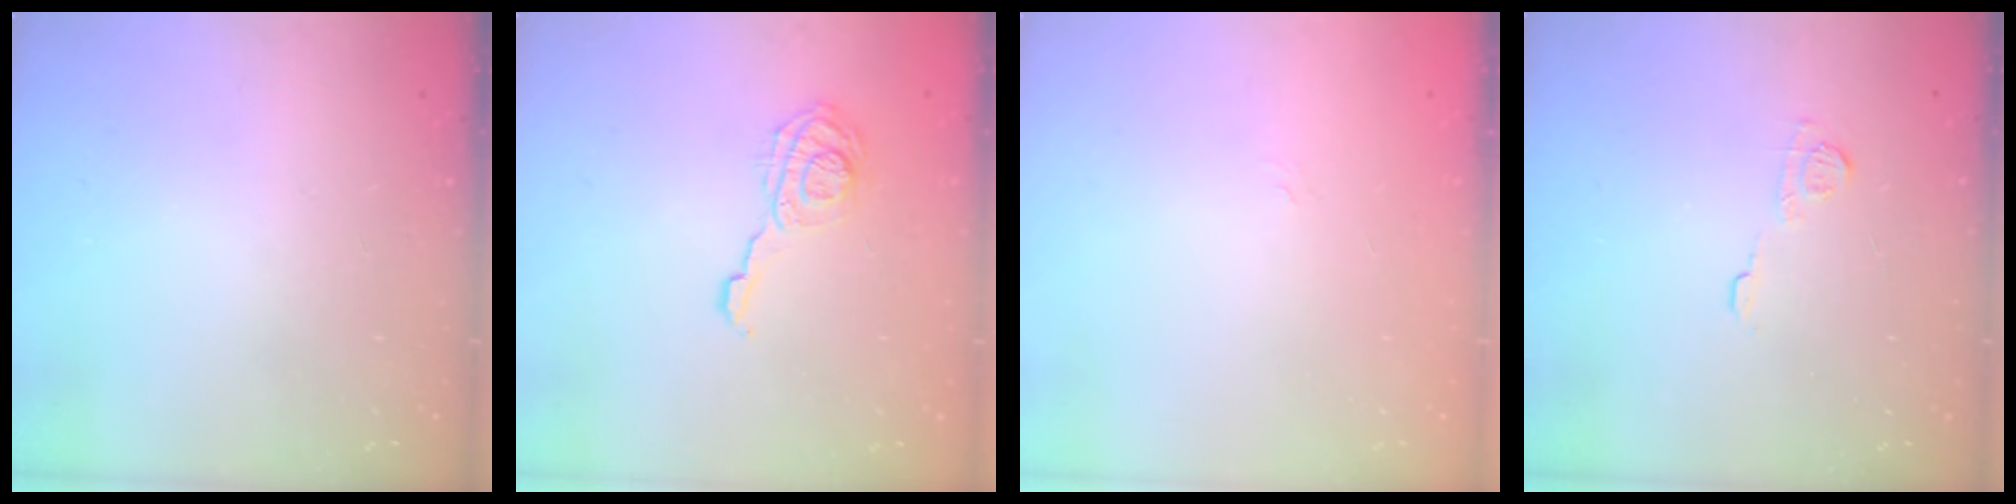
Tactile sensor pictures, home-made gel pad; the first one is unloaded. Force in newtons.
{"total": 10.2, "press": 10.2, "slide": 0.2}
{"total": 2.3, "press": 2.0, "slide": 1.1}
{"total": 5.4, "press": 5.4, "slide": 0.7}